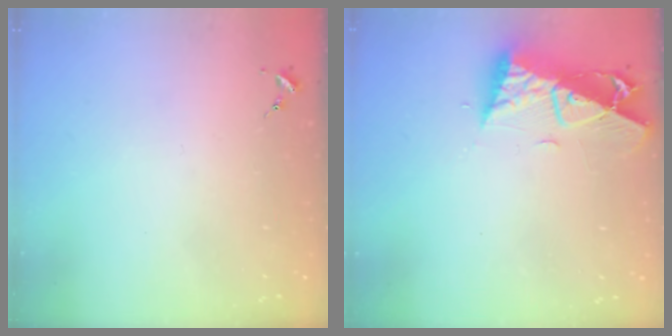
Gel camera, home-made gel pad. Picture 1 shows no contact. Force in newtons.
{"total": 9.3, "press": 9.3, "slide": 1.1}